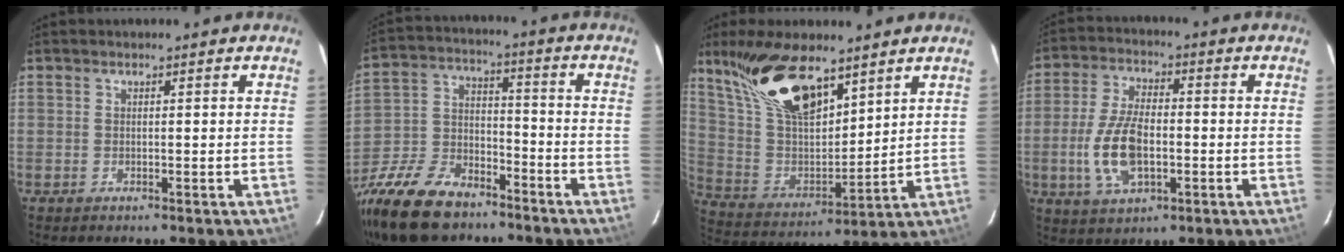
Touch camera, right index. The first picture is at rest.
{"total": 22.9, "force": [-16.5, 11.3, 11.2], "torque": [-0.265, -0.002, -0.285]}
{"total": 18.7, "force": [12.4, 7.3, 11.9], "torque": [-0.235, 0.021, 0.253]}
{"total": 11.7, "force": [-2.4, 5.9, 9.8], "torque": [-0.206, 0.000, -0.040]}